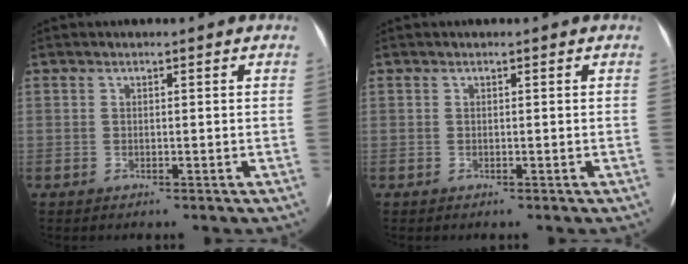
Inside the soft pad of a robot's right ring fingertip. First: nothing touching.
{"total": 0.0}